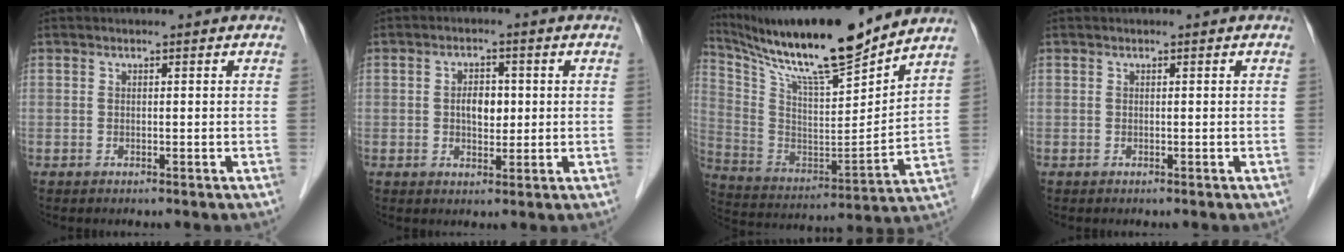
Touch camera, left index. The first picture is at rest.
{"total": 3.9, "force": [0.2, 2.4, 3.1], "torque": [-0.051, 0.006, 0.005]}
{"total": 20.9, "force": [17.8, 1.3, 10.9], "torque": [-0.200, -0.006, 0.311]}
{"total": 0.0}